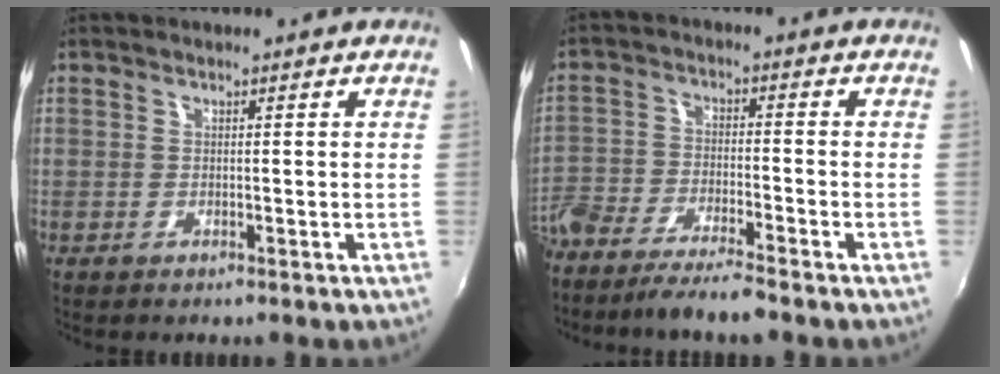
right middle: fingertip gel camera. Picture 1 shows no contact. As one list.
[{"total": 9.8, "force": [-8.1, 1.4, 5.2], "torque": [-0.128, -0.020, -0.152]}]